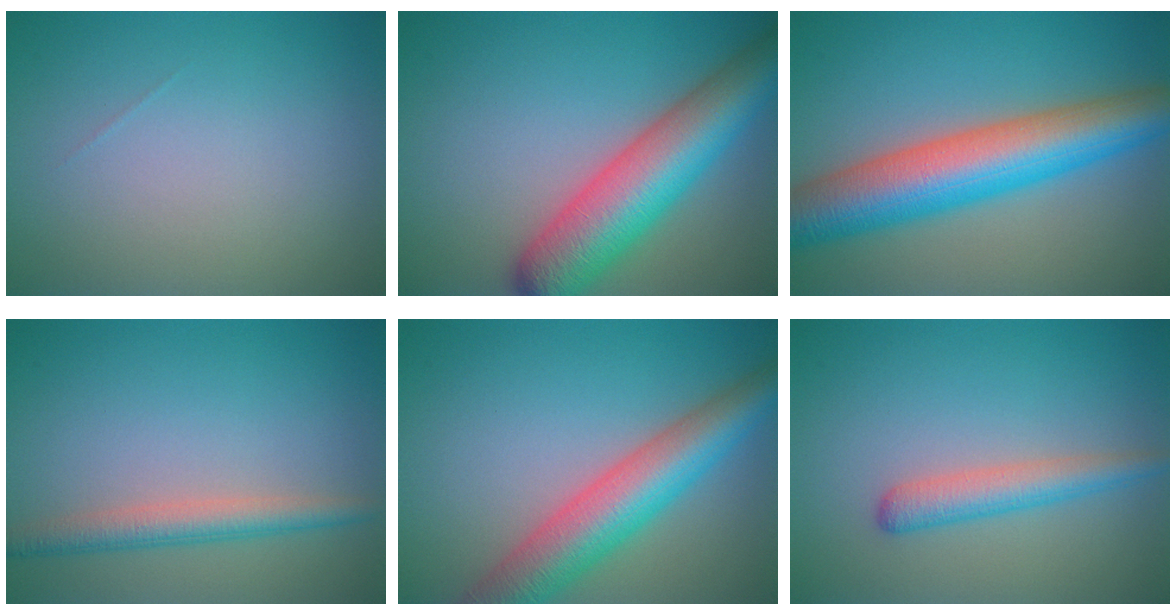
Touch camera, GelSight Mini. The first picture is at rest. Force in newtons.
{"total": 9.7, "press": 9.6, "slide": 0.4}
{"total": 10.2, "press": 10.2, "slide": 0.3}
{"total": 3.0, "press": 3.0, "slide": 0.1}
{"total": 8.0, "press": 8.0, "slide": 0.3}
{"total": 2.9, "press": 2.9, "slide": 0.1}